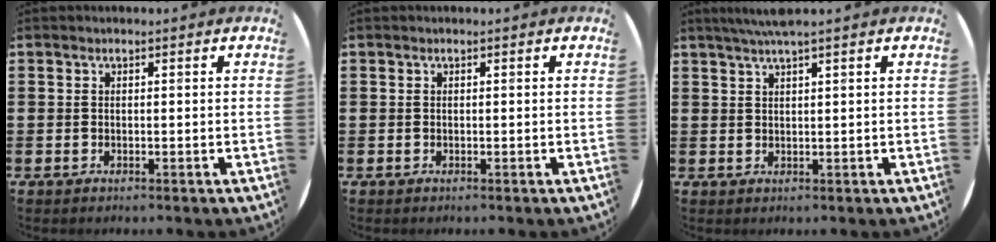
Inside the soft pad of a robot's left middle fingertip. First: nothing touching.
{"total": 0.0}
{"total": 2.6, "force": [1.9, -0.2, 1.8], "torque": [-0.036, 0.003, 0.034]}